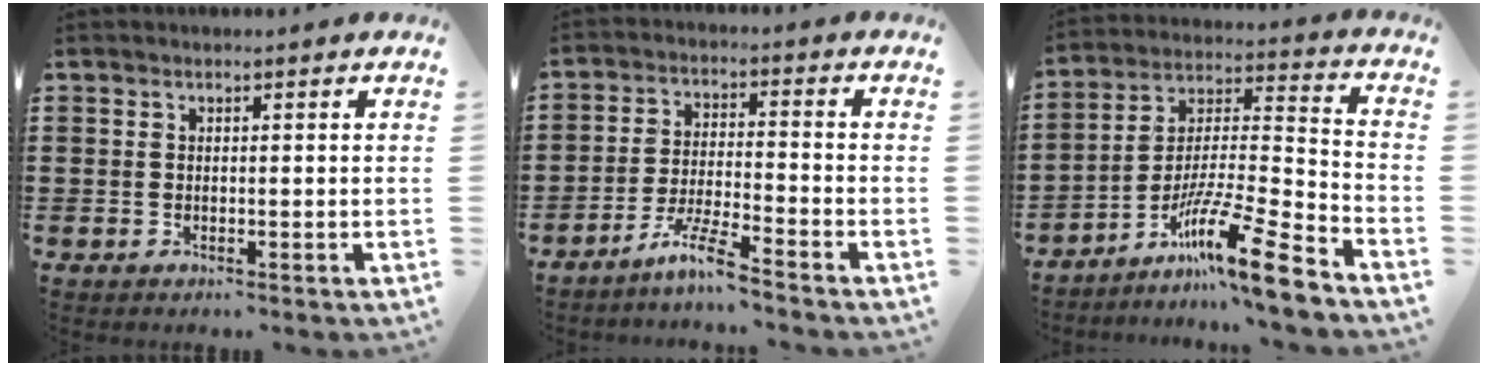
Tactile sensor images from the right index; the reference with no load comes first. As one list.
[{"total": 6.3, "force": [-5.4, -0.5, 3.2], "torque": [-0.081, -0.014, -0.109]}, {"total": 13.3, "force": [-9.9, 0.2, 8.9], "torque": [-0.147, 0.012, -0.186]}]